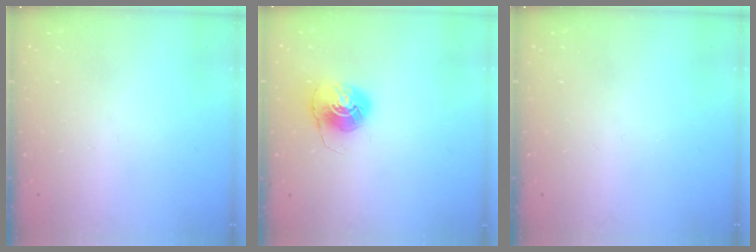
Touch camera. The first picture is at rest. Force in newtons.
{"total": 7.7, "press": 7.7, "slide": 0.2}
{"total": 0.0}